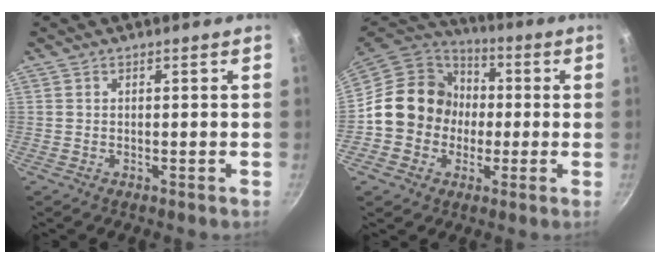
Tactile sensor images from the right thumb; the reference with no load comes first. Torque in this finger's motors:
{"motor_torque": [0.98, 2.78, 0.91, -1.02, 0.14]}